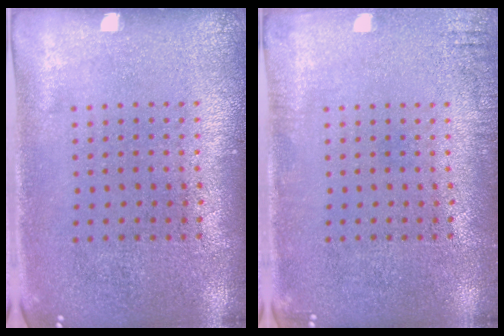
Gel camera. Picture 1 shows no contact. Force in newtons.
{"total": 1.4, "press": 1.4, "slide": 0.1}